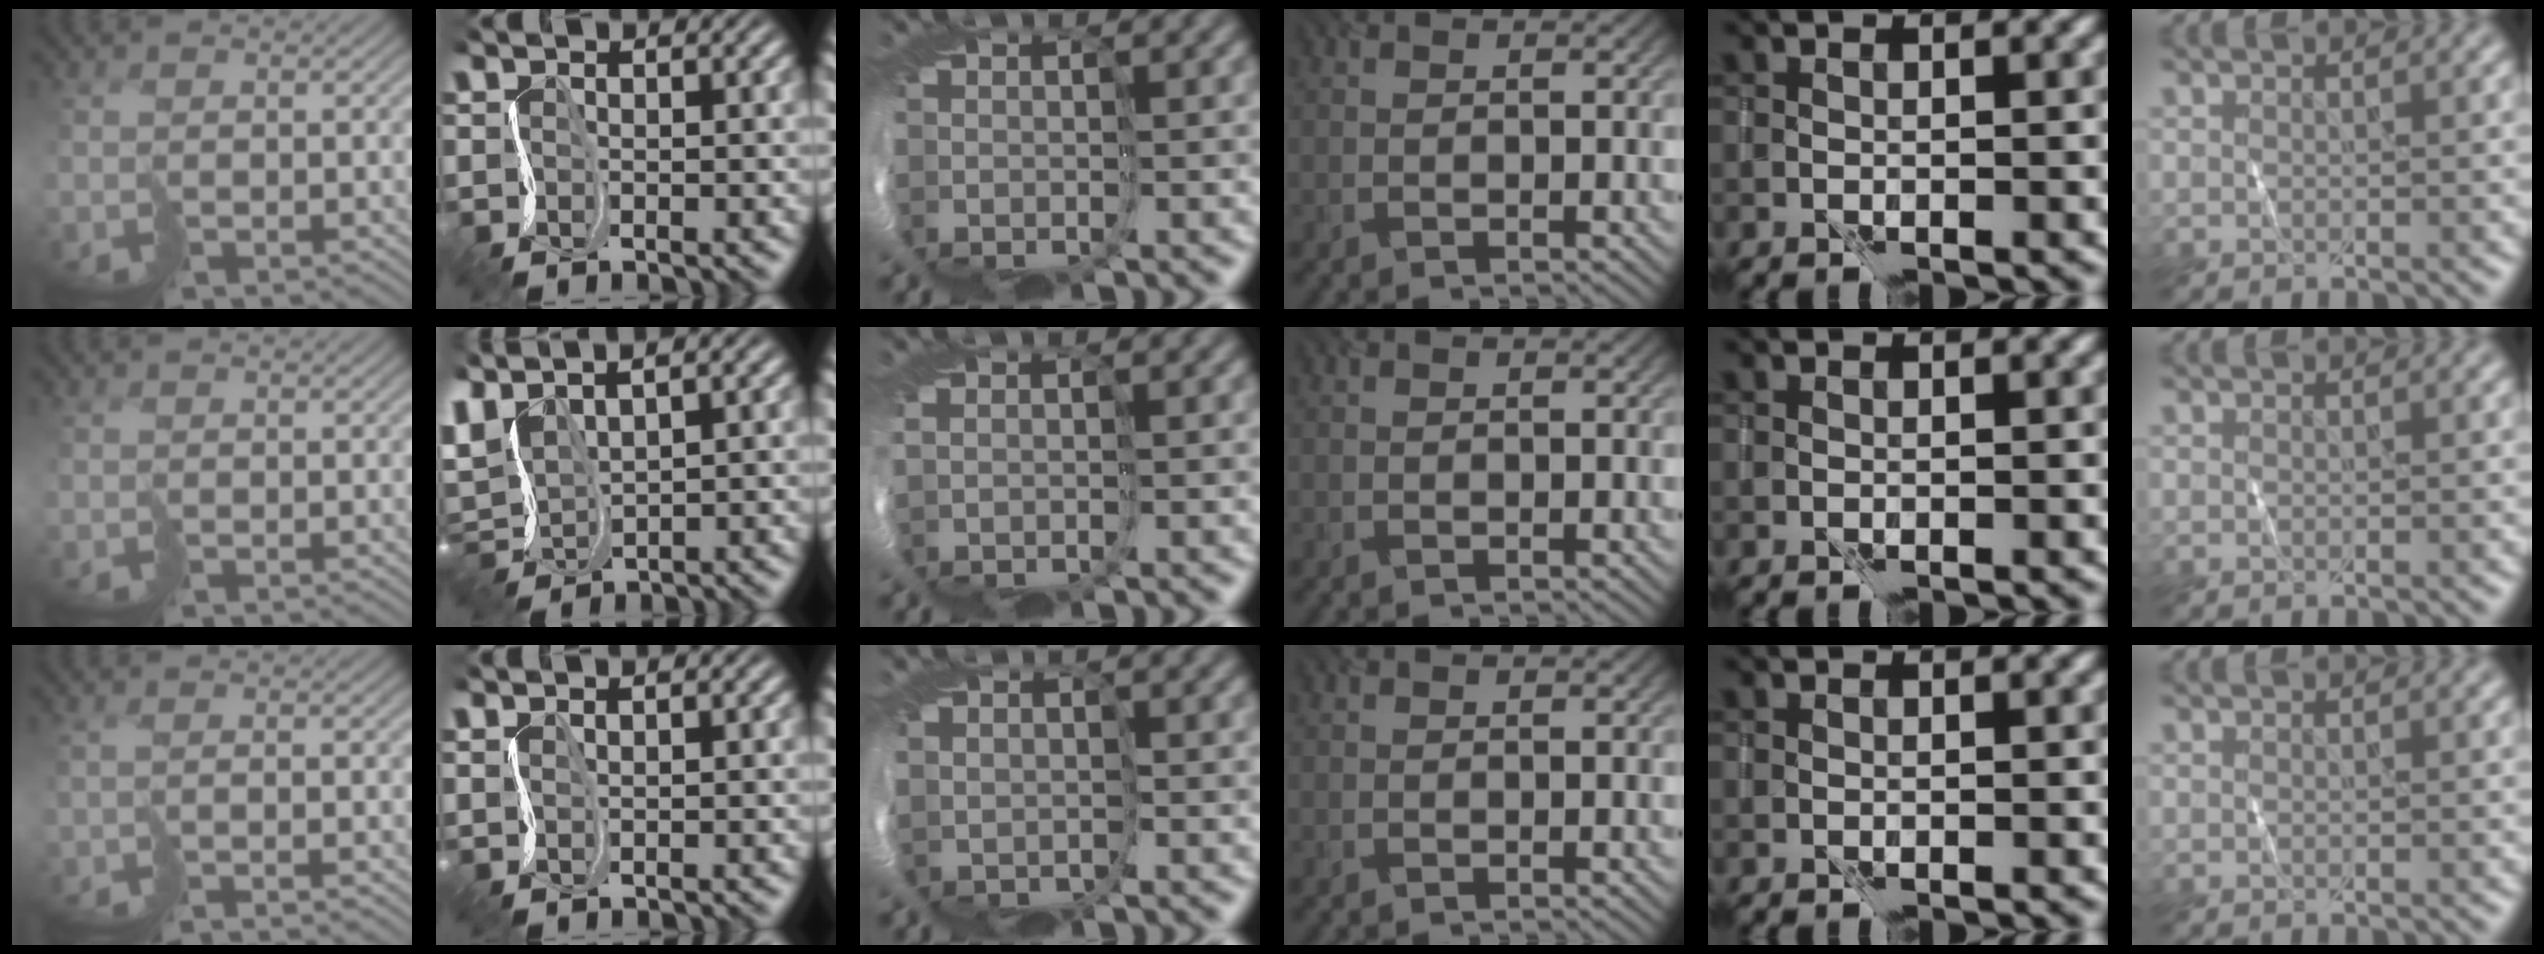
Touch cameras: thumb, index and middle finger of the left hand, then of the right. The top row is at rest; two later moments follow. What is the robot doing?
{"motion": "cut", "object": "tissue"}